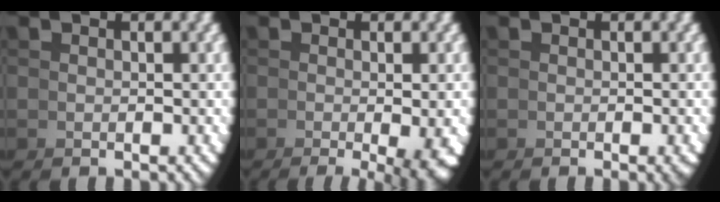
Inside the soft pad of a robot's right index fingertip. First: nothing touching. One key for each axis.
{"total": 5.9, "fx": -2.4, "fy": 1.6, "fz": 5.1, "tx": -0.063, "ty": -0.021, "tz": -0.023}
{"total": 1.0, "fx": -0.5, "fy": 0.3, "fz": 0.9, "tx": -0.010, "ty": 0.001, "tz": -0.009}